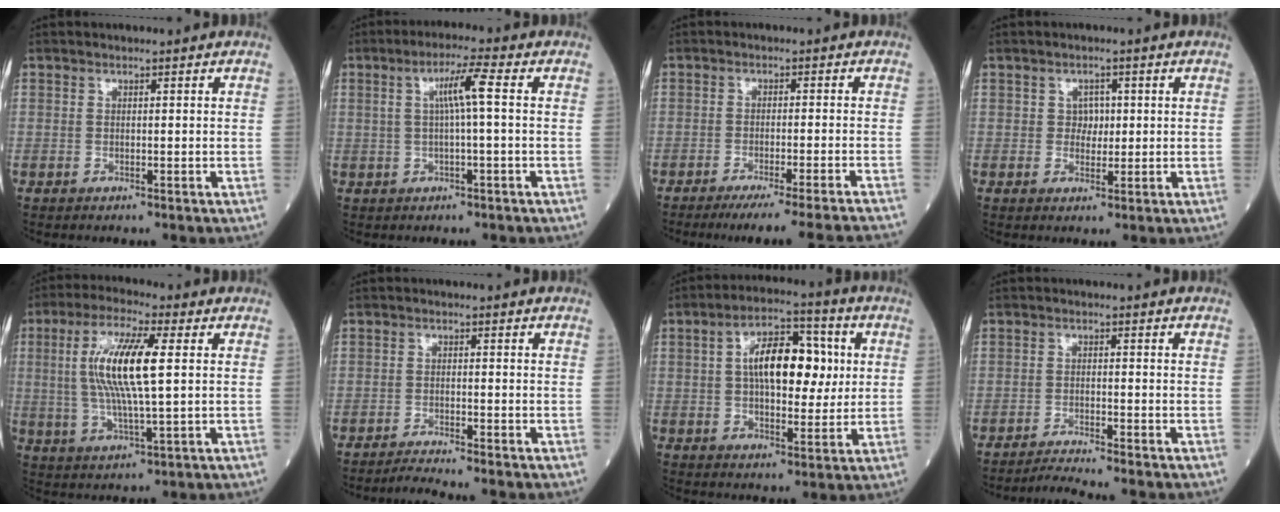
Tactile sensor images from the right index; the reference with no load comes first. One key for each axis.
{"total": 5.3, "fx": 0.7, "fy": -0.3, "fz": 5.3, "tx": -0.099, "ty": 0.012, "tz": 0.015}
{"total": 15.7, "fx": -14.3, "fy": -2.4, "fz": 6.0, "tx": -0.049, "ty": -0.045, "tz": -0.191}
{"total": 2.2, "fx": 0.4, "fy": 1.7, "fz": 1.3, "tx": -0.015, "ty": -0.001, "tz": 0.006}
{"total": 12.1, "fx": 1.9, "fy": 1.6, "fz": 11.9, "tx": -0.242, "ty": 0.003, "tz": 0.035}
{"total": 3.3, "fx": -3.0, "fy": -1.1, "fz": 0.7, "tx": -0.019, "ty": -0.014, "tz": -0.052}
{"total": 12.1, "fx": 2.3, "fy": 5.3, "fz": 10.7, "tx": -0.176, "ty": 0.027, "tz": 0.035}
{"total": 3.9, "fx": -3.6, "fy": -1.4, "fz": 0.8, "tx": -0.021, "ty": -0.016, "tz": -0.060}